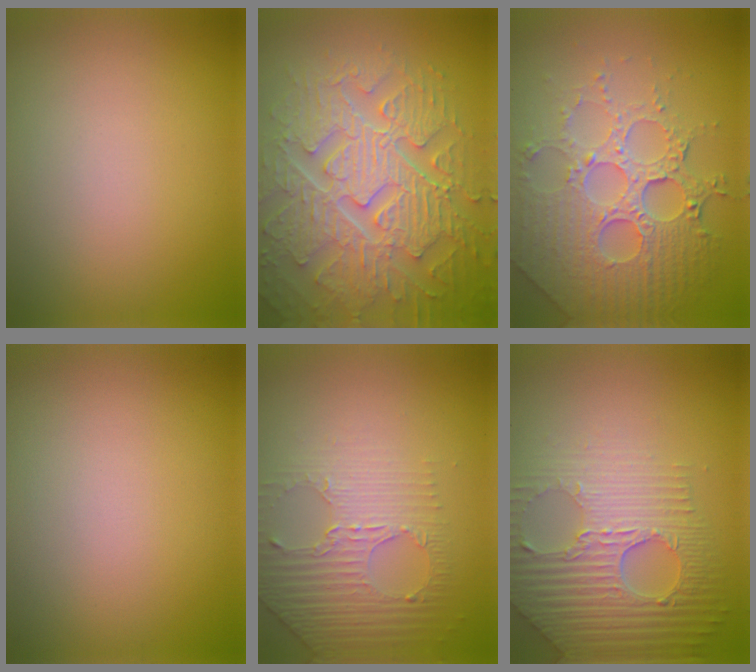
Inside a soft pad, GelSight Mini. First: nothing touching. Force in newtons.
{"total": 9.4, "press": 6.9, "slide": 6.4}
{"total": 8.2, "press": 6.0, "slide": 5.6}
{"total": 0.0}
{"total": 4.5, "press": 3.1, "slide": 3.2}
{"total": 7.4, "press": 5.4, "slide": 5.1}